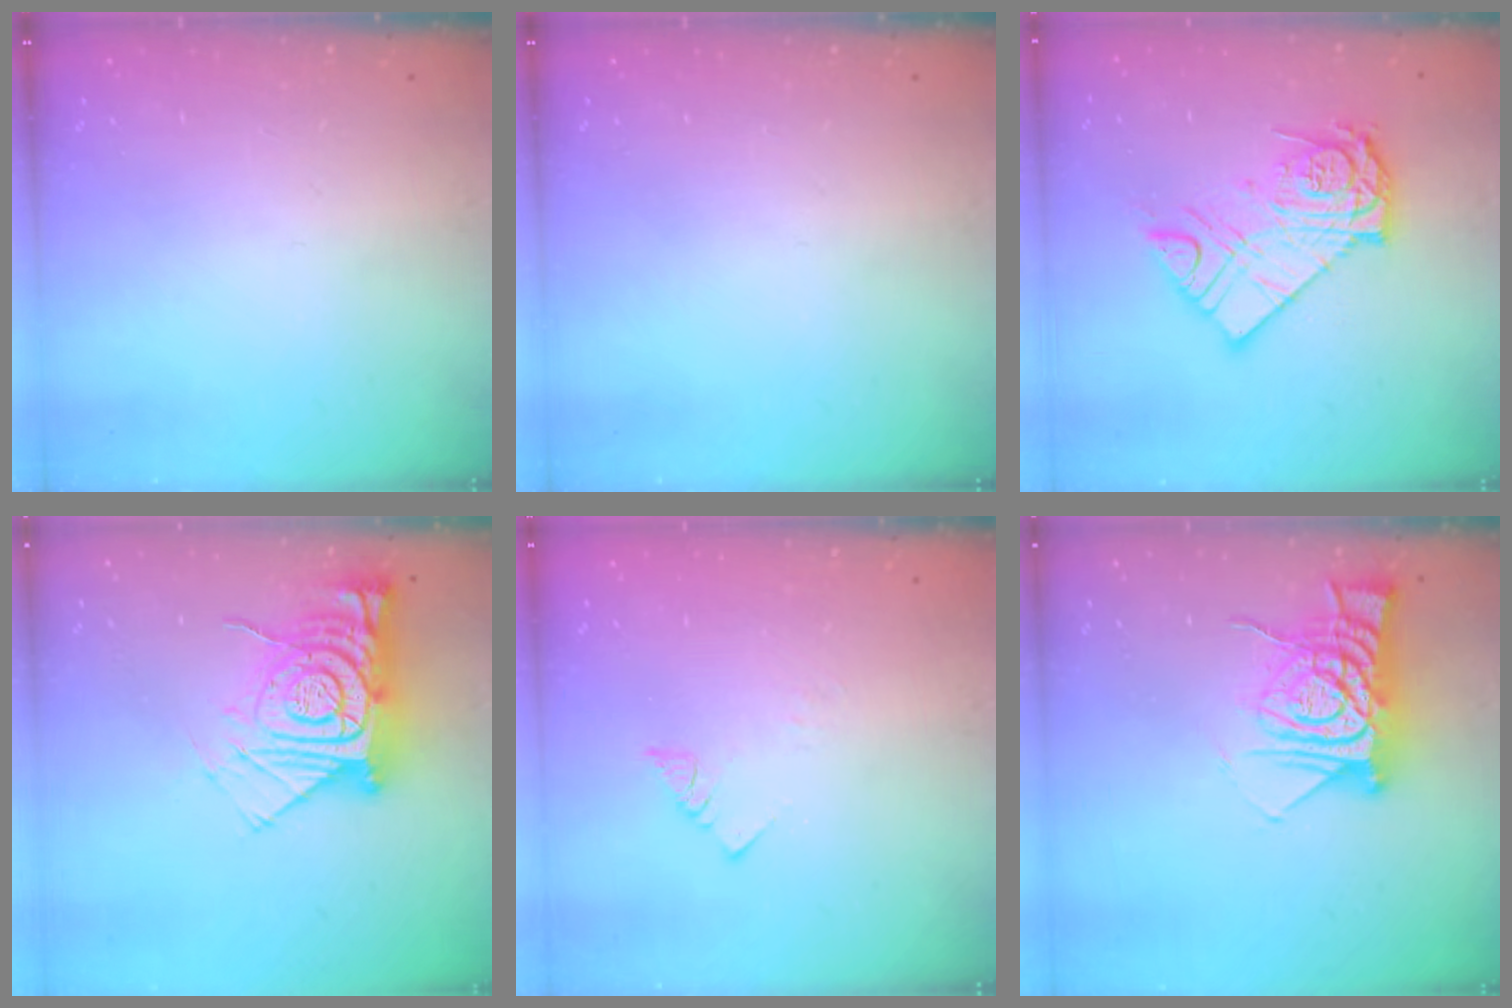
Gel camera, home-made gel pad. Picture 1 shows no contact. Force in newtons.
{"total": 0.0}
{"total": 12.9, "press": 12.9, "slide": 1.0}
{"total": 17.8, "press": 17.7, "slide": 1.6}
{"total": 3.4, "press": 3.3, "slide": 0.4}
{"total": 12.5, "press": 12.5, "slide": 1.1}